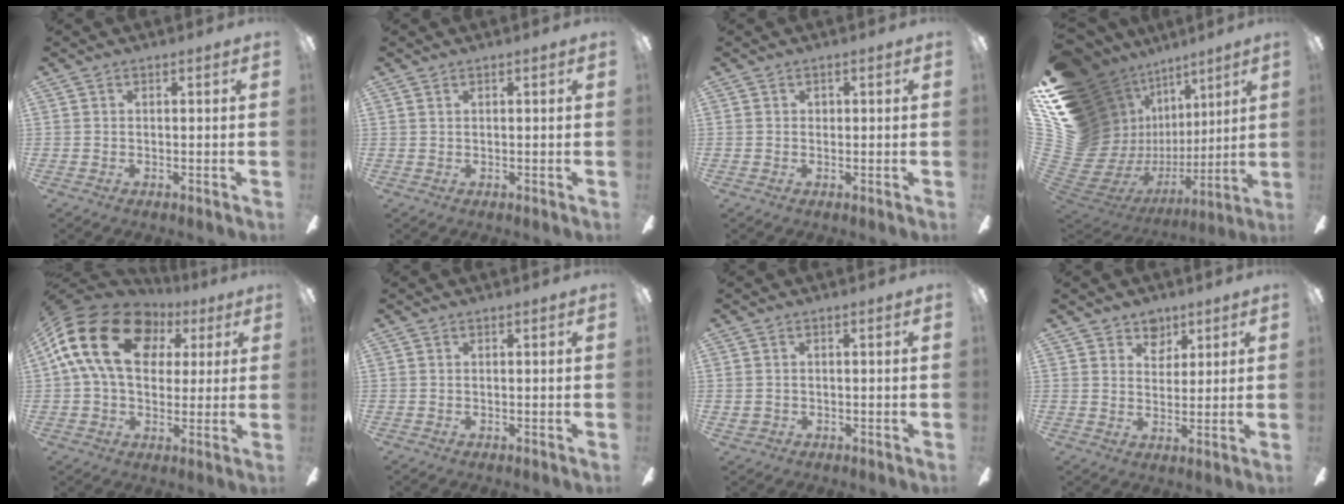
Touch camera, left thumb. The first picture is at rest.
{"total": 0.6, "force": [0.6, 0.2, -0.1], "torque": [0.001, 0.000, 0.011]}
{"total": 0.8, "force": [0.5, 0.7, 0.0], "torque": [0.000, 0.003, 0.009]}
{"total": 21.7, "force": [8.3, 16.7, 11.2], "torque": [-0.185, -0.116, 0.232]}
{"total": 19.7, "force": [5.9, 14.0, 12.6], "torque": [-0.237, 0.003, 0.105]}
{"total": 0.0}
{"total": 1.1, "force": [0.0, 1.1, 0.1], "torque": [-0.004, 0.005, -0.003]}
{"total": 5.8, "force": [4.5, 3.6, 0.5], "torque": [-0.009, -0.026, 0.083]}